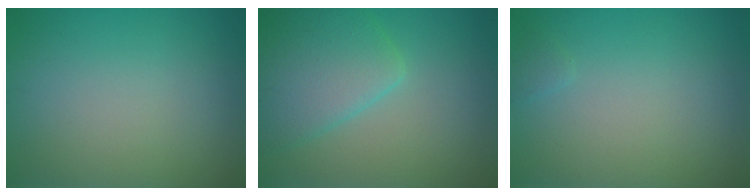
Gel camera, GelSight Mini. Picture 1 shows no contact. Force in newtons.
{"total": 6.0, "press": 6.0, "slide": 0.2}
{"total": 0.6, "press": 0.6, "slide": 0.1}